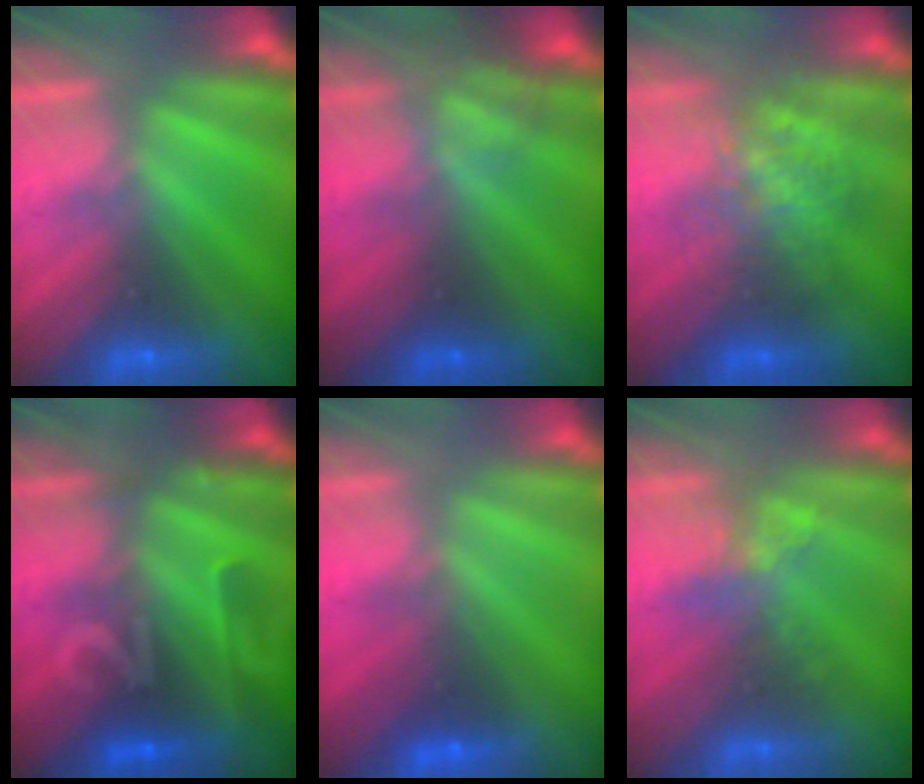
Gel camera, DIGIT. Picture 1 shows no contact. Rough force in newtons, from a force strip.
{"total": 2.4}
{"total": 2.2}
{"total": 2.3}
{"total": 1.8}
{"total": 2.5}